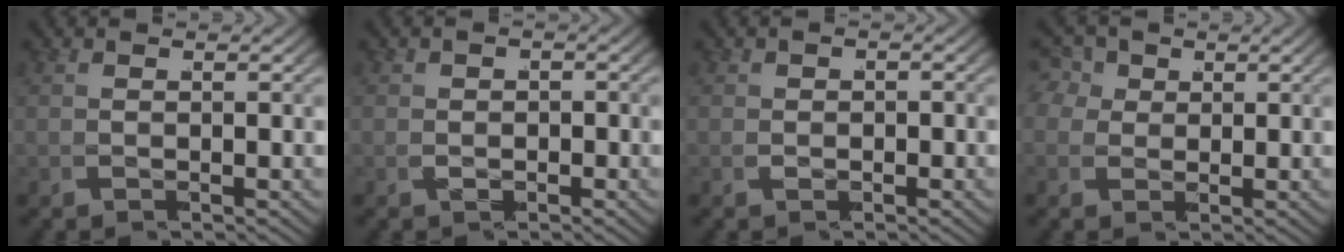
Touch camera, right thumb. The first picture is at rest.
{"total": 1.1, "force": [-0.6, 0.8, -0.3], "torque": [-0.011, -0.005, -0.004]}
{"total": 0.7, "force": [-0.5, 0.2, -0.5], "torque": [0.002, 0.001, -0.004]}
{"total": 2.7, "force": [0.5, 2.6, 0.8], "torque": [-0.034, -0.008, 0.012]}